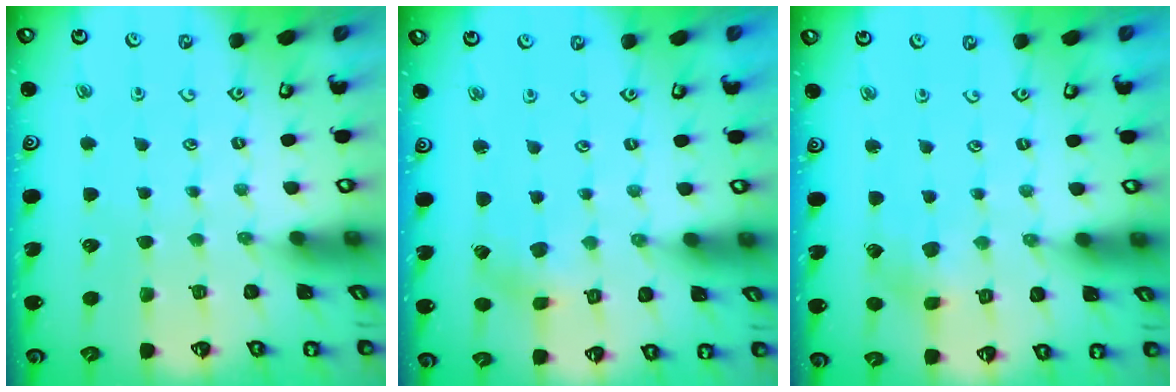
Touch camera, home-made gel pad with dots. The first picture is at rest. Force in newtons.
{"total": 1.4, "press": 1.4, "slide": 0.2}
{"total": 3.1, "press": 3.1, "slide": 0.2}